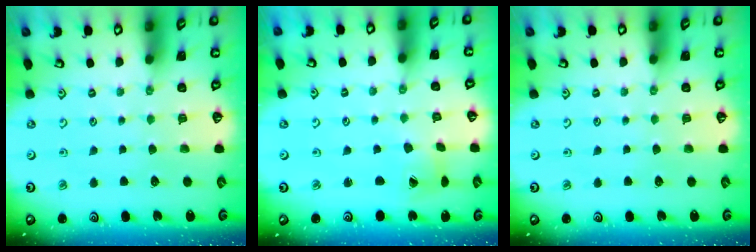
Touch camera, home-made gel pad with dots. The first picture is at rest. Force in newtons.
{"total": 3.5, "press": 3.5, "slide": 0.4}
{"total": 0.0}